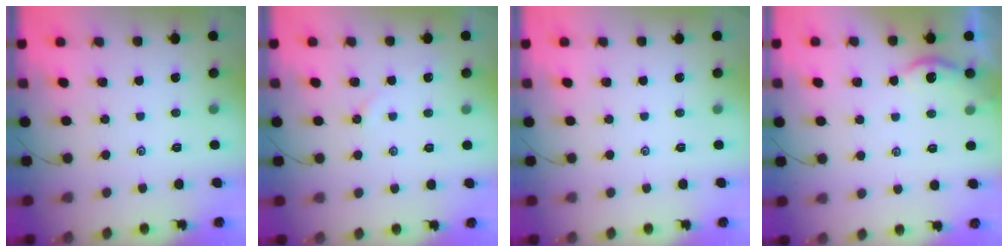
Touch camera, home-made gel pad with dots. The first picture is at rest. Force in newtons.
{"total": 4.2, "press": 4.2, "slide": 0.4}
{"total": 0.0}
{"total": 4.6, "press": 4.6, "slide": 0.6}